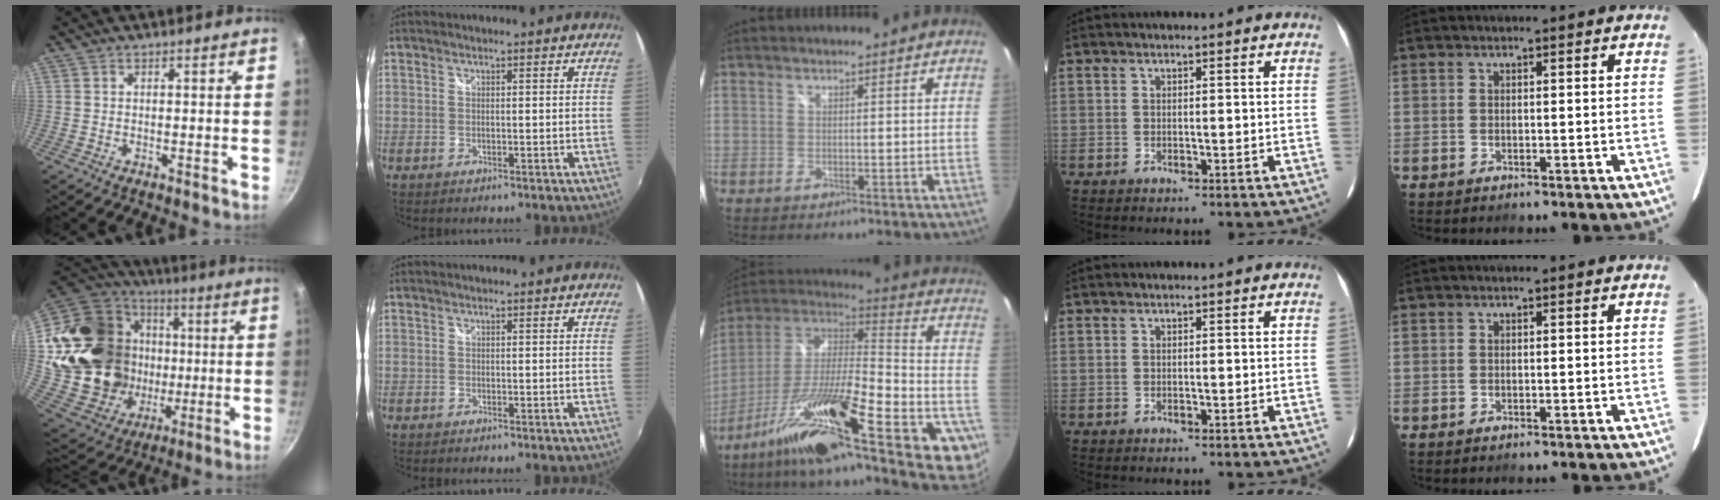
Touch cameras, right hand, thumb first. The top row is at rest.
{"thumb": {"total": 28.6, "force": [1.3, 22.9, 17.1], "torque": [-0.310, 0.033, 0.048]}, "middle": {"total": 28.6, "force": [-16.0, 6.9, 22.7], "torque": [-0.330, -0.029, -0.263]}}